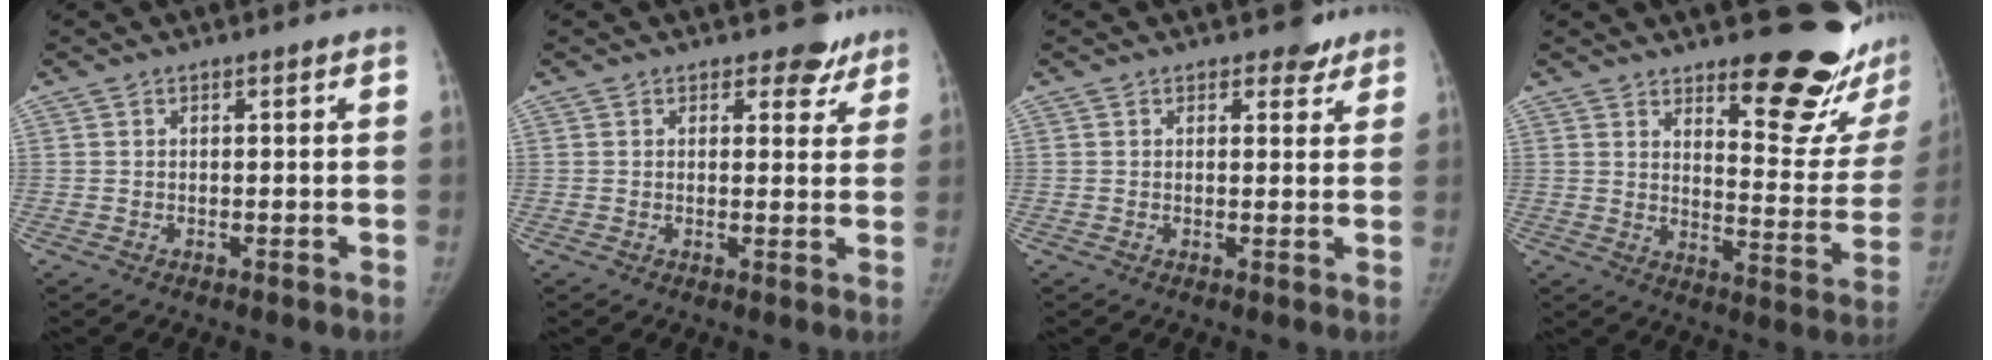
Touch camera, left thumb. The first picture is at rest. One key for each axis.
{"total": 4.2, "fx": 3.2, "fy": 2.5, "fz": 1.0, "tx": 0.020, "ty": -0.021, "tz": 0.032}
{"total": 2.7, "fx": 2.1, "fy": 1.6, "fz": 0.6, "tx": 0.017, "ty": -0.011, "tz": 0.021}
{"total": 19.8, "fx": 13.9, "fy": 6.2, "fz": 12.6, "tx": -0.123, "ty": -0.124, "tz": 0.183}